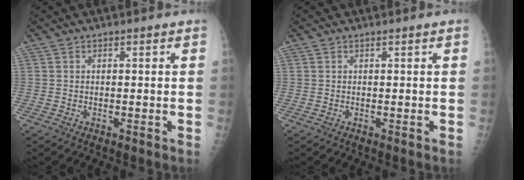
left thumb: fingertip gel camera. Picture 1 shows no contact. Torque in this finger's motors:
{"motor_torque": [0.07, -0.33, -0.06, 0.03, -0.01]}